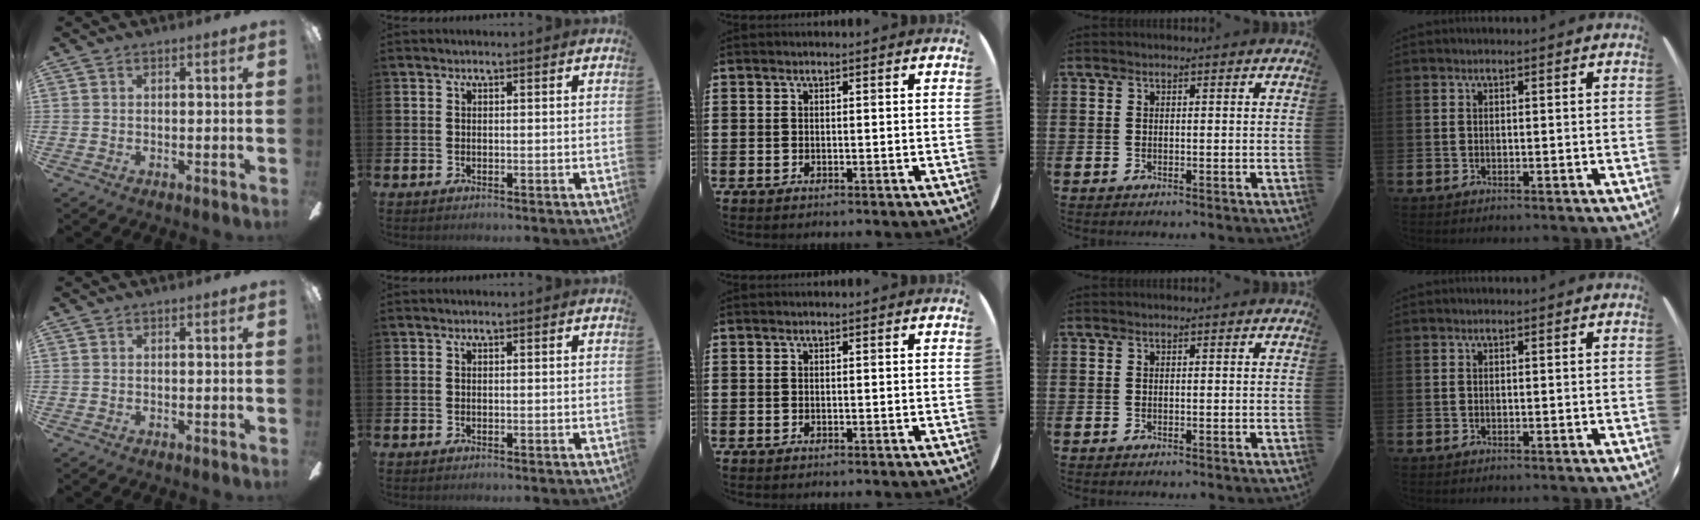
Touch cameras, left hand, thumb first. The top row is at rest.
{}